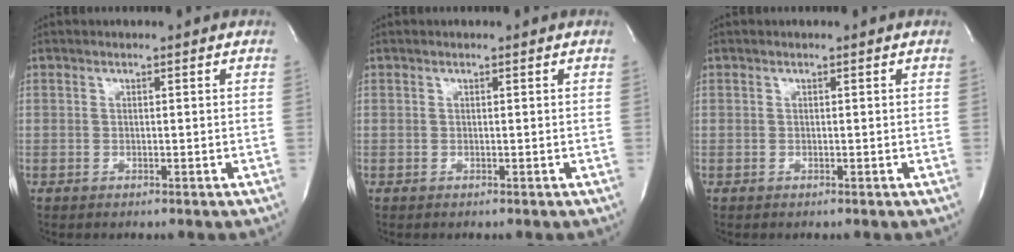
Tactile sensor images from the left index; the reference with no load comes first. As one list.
[{"total": 0.0}, {"total": 0.0}]